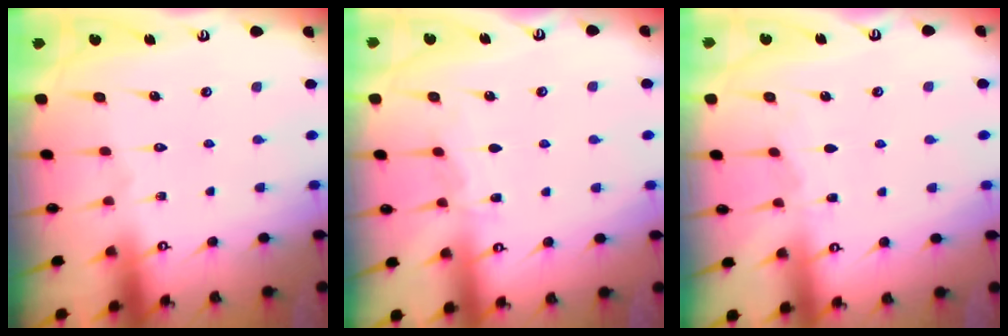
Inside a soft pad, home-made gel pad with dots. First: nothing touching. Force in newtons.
{"total": 4.3, "press": 4.2, "slide": 0.5}
{"total": 3.1, "press": 3.1, "slide": 0.4}